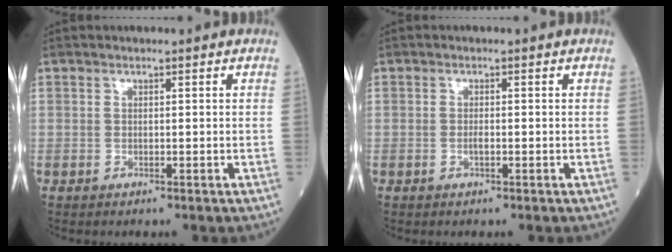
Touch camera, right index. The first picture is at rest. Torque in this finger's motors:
{"motor_torque": [0.37, -0.04, 0.18, 0.05]}